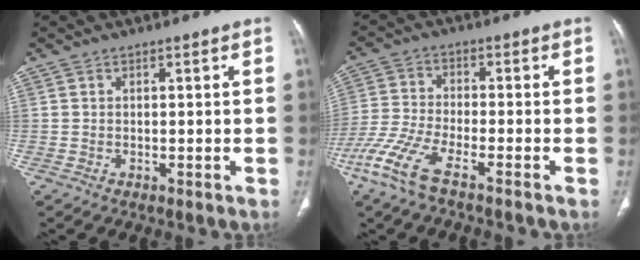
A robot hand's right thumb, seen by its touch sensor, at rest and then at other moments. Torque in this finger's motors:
{"motor_torque": [0.12, -0.05, 0.92, -0.51, 0.20]}